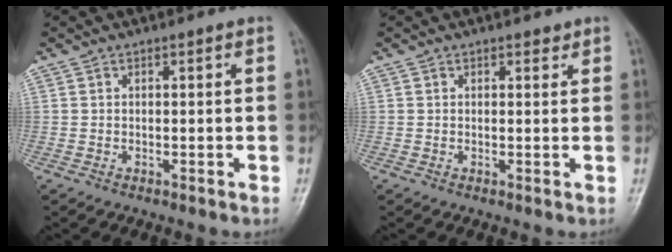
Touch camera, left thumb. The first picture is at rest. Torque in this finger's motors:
{"motor_torque": [-0.31, 0.06, -0.14, -0.21, -0.02]}